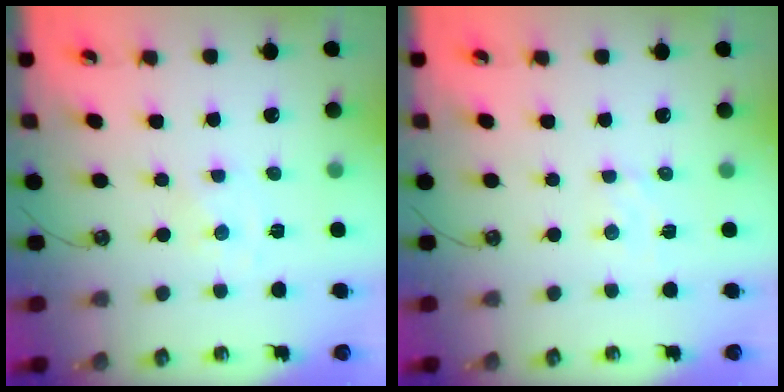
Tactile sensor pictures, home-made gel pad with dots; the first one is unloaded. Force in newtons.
{"total": 2.9, "press": 2.9, "slide": 0.3}